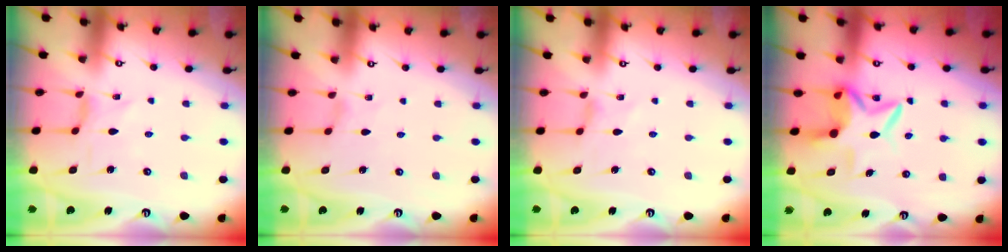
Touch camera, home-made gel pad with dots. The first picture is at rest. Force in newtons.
{"total": 0.7, "press": 0.6, "slide": 0.2}
{"total": 0.0}
{"total": 8.9, "press": 8.9, "slide": 0.8}